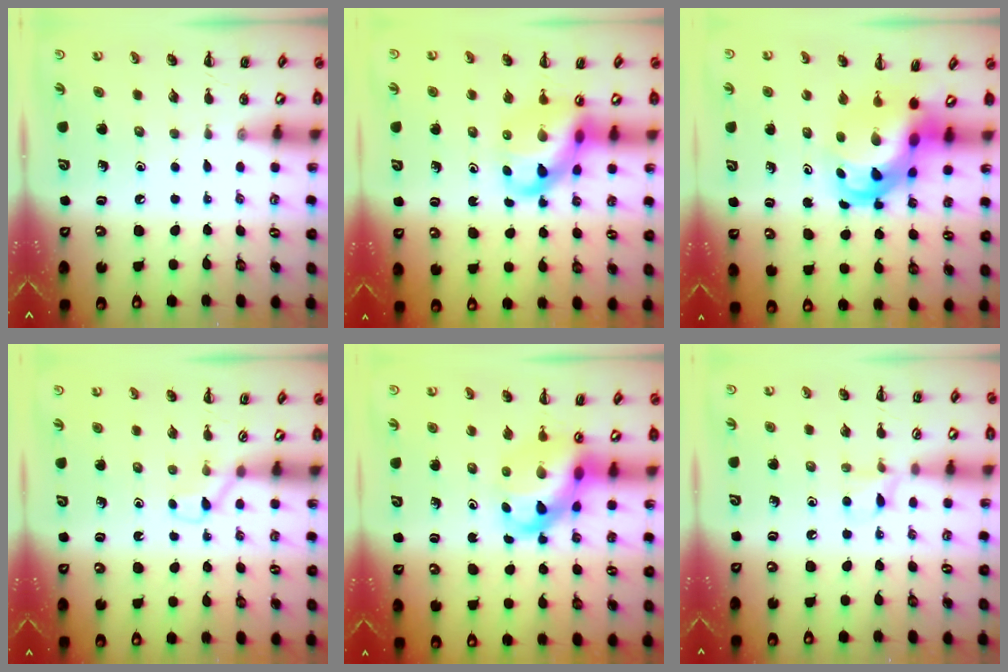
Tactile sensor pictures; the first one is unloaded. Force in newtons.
{"total": 10.6, "press": 10.2, "slide": 3.0}
{"total": 7.2, "press": 6.9, "slide": 2.1}
{"total": 2.1, "press": 2.0, "slide": 0.8}
{"total": 8.4, "press": 8.1, "slide": 2.4}
{"total": 5.5, "press": 5.1, "slide": 2.0}